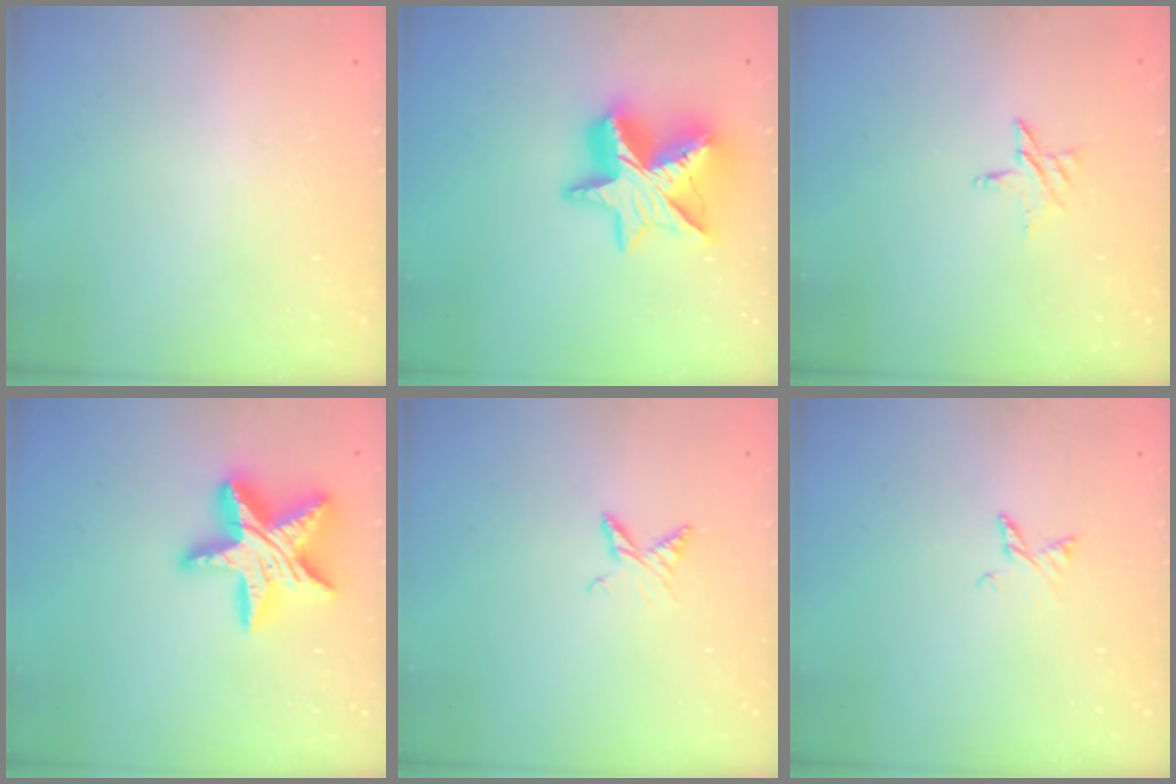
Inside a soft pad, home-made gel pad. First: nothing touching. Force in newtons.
{"total": 18.3, "press": 18.2, "slide": 1.3}
{"total": 4.9, "press": 4.8, "slide": 0.4}
{"total": 20.0, "press": 19.9, "slide": 1.8}
{"total": 6.0, "press": 5.9, "slide": 0.6}
{"total": 3.5, "press": 3.5, "slide": 0.3}